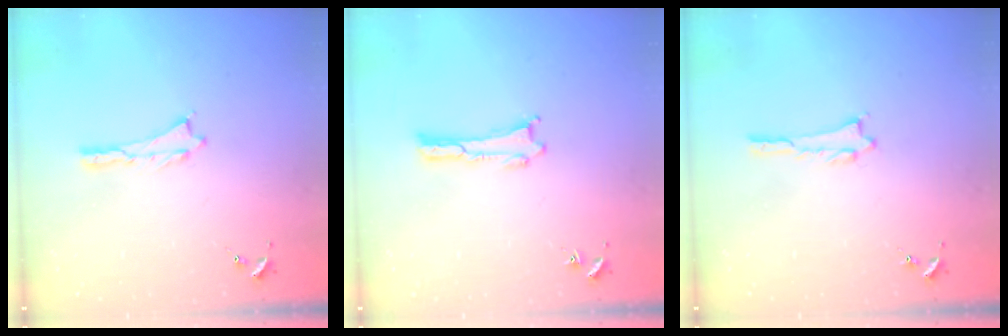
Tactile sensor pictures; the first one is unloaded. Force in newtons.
{"total": 0.0}
{"total": 0.0}